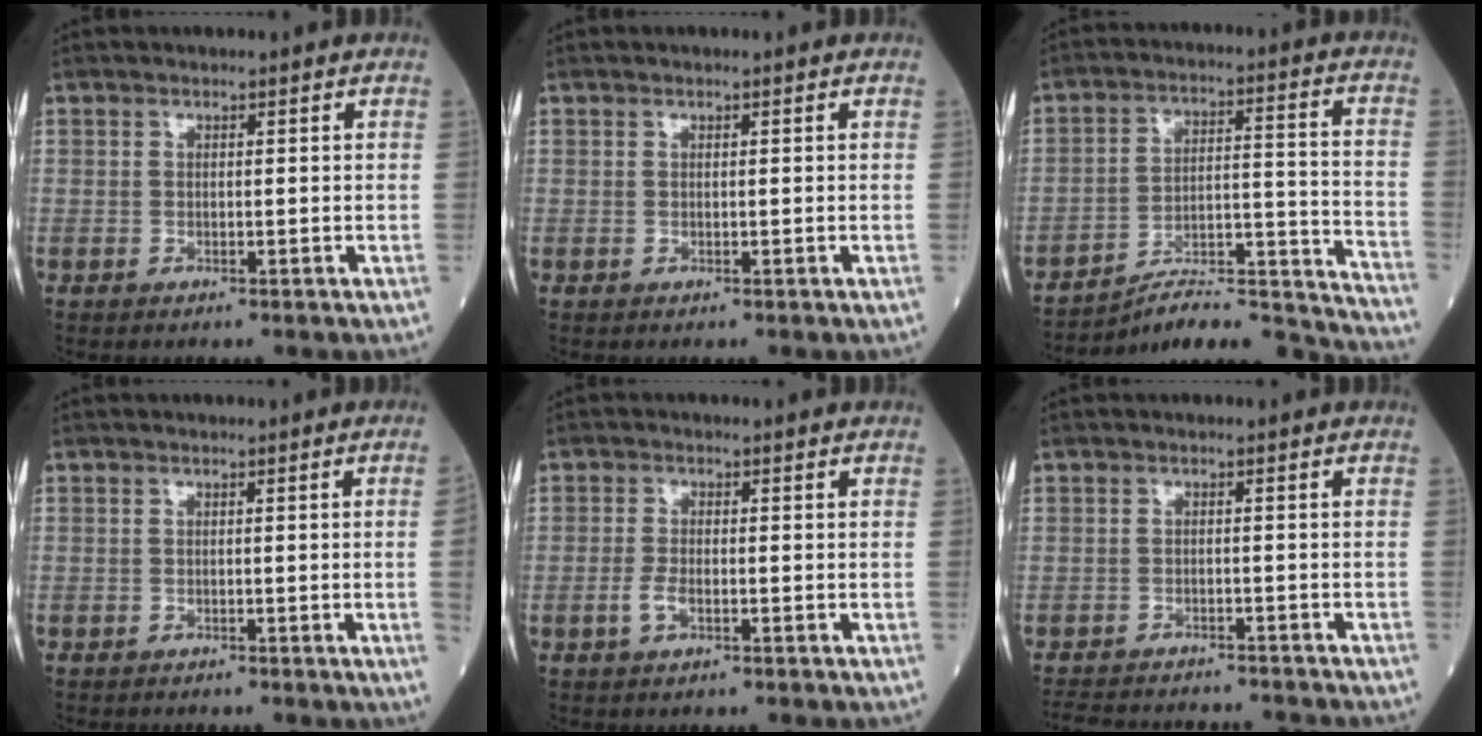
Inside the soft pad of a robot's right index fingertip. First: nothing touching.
{"total": 0.0}
{"total": 20.9, "force": [-20.1, -0.2, 5.8], "torque": [-0.047, 0.028, -0.290]}
{"total": 1.6, "force": [-0.7, -0.6, 1.3], "torque": [-0.018, -0.001, -0.015]}
{"total": 2.4, "force": [-0.9, 0.9, 2.0], "torque": [-0.045, 0.000, -0.019]}
{"total": 12.1, "force": [-11.3, 2.6, 3.4], "torque": [-0.067, 0.001, -0.151]}